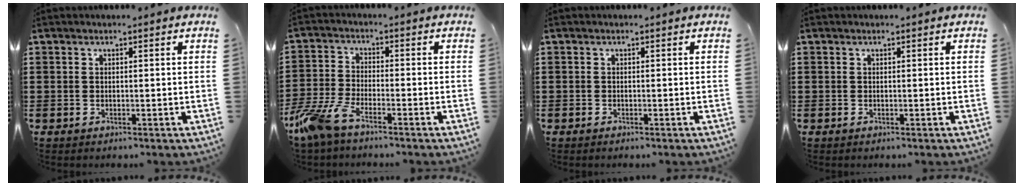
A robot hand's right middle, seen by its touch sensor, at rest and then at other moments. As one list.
[{"total": 6.8, "force": [-5.2, 1.7, 4.1], "torque": [-0.119, -0.018, -0.108]}, {"total": 0.0}, {"total": 0.0}]